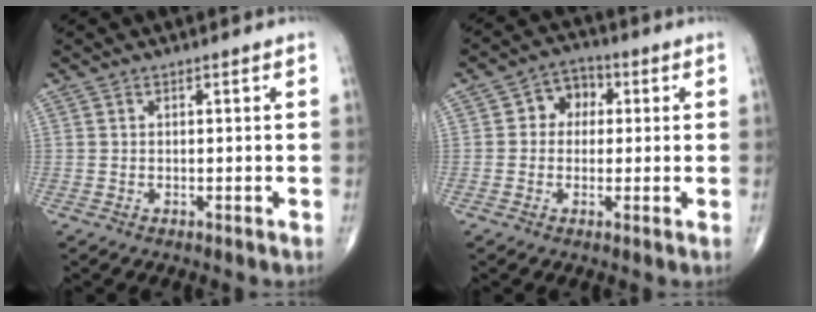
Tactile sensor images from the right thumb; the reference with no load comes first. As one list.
[{"total": 5.8, "force": [0.8, 4.8, 3.2], "torque": [-0.018, 0.016, 0.002]}]